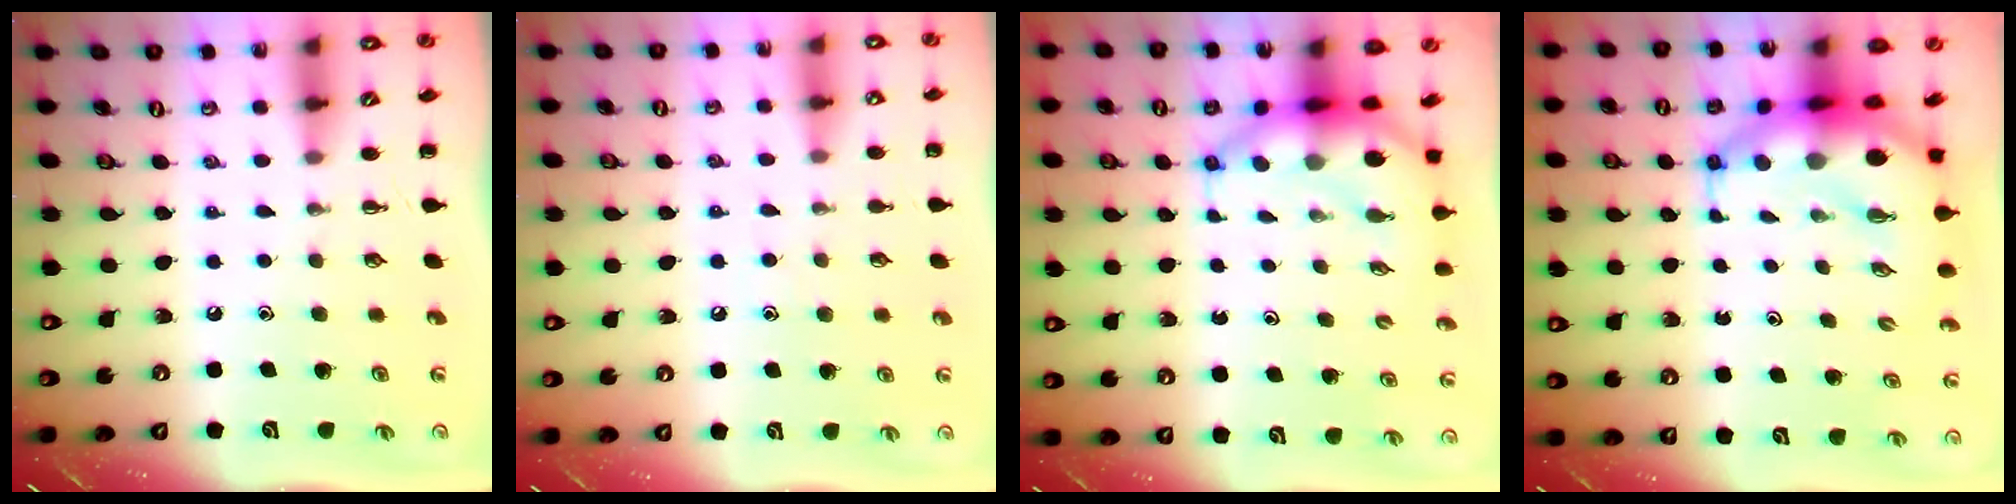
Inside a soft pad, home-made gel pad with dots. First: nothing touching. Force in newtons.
{"total": 6.3, "press": 6.1, "slide": 1.7}
{"total": 7.2, "press": 7.0, "slide": 1.8}
{"total": 10.7, "press": 10.3, "slide": 2.7}